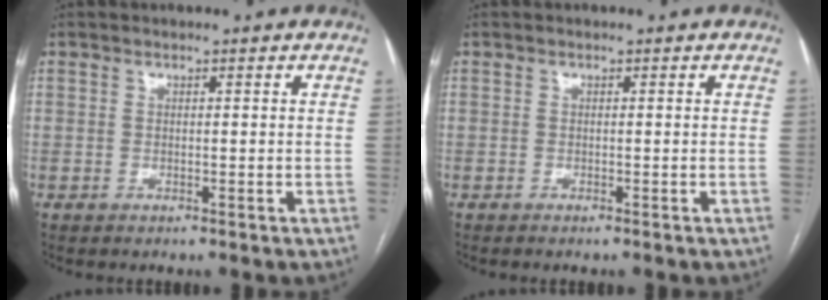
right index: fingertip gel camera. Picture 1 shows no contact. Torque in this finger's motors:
{"motor_torque": [-0.05, -0.02, 0.09, 0.01]}